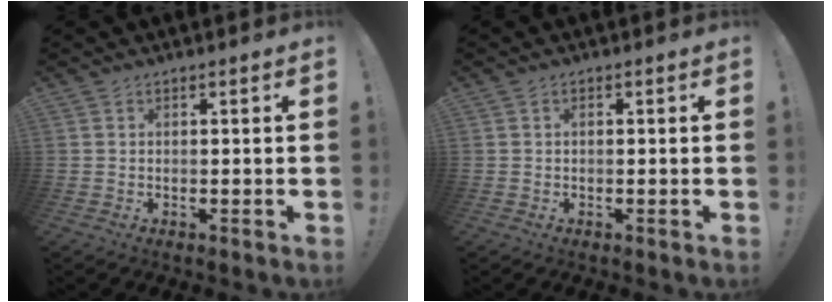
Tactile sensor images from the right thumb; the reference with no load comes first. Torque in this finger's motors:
{"motor_torque": [0.15, 0.11, -0.03, -0.04, -0.07]}